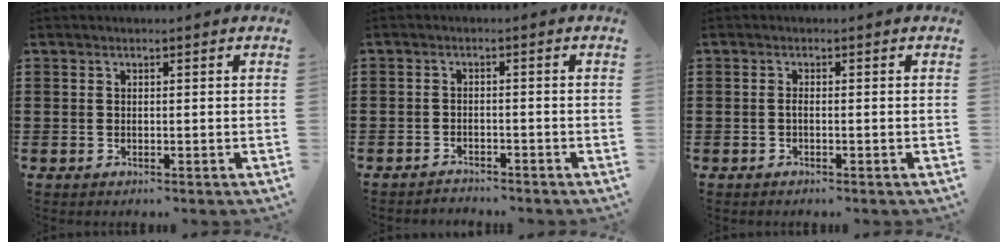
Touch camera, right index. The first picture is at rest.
{"total": 1.8, "force": [-1.8, 0.3, -0.1], "torque": [-0.005, 0.004, -0.040]}
{"total": 0.8, "force": [-0.5, 0.1, 0.7], "torque": [-0.015, -0.004, -0.008]}